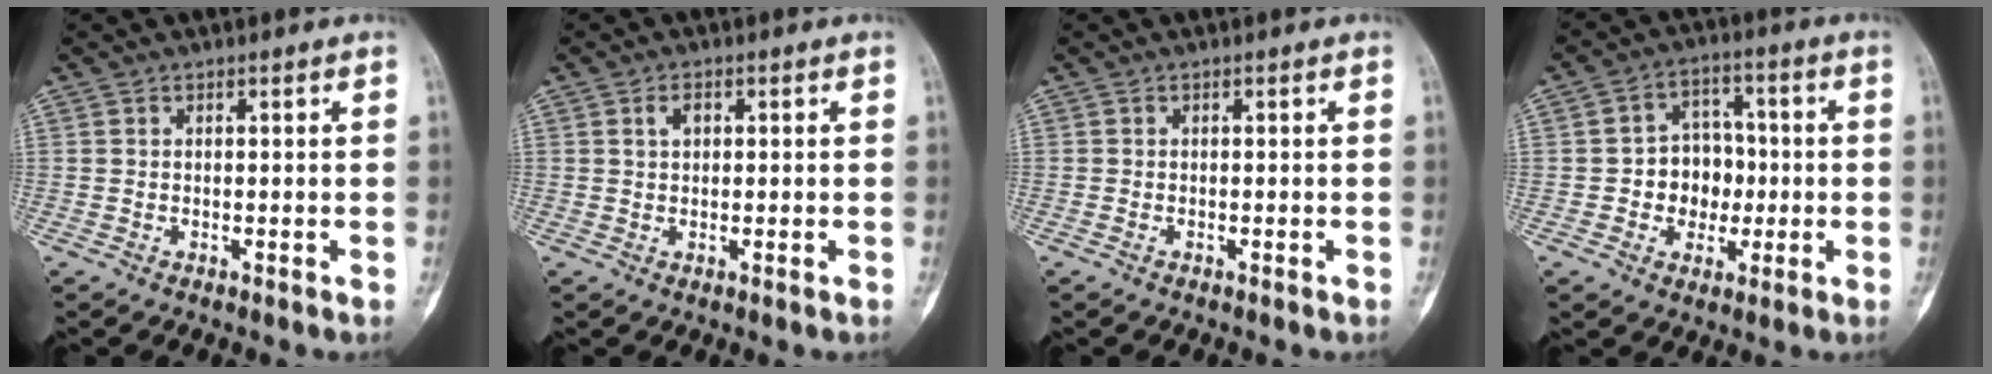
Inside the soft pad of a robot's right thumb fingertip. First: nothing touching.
{"total": 2.2, "force": [0.6, 1.3, 1.6], "torque": [-0.024, 0.003, 0.010]}
{"total": 0.0}
{"total": 8.7, "force": [-1.2, 7.3, 4.6], "torque": [-0.015, 0.026, -0.024]}